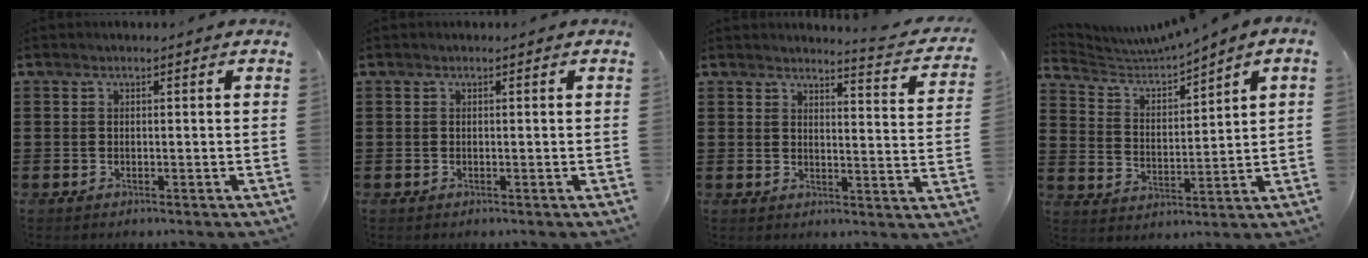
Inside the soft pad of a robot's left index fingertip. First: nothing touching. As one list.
[{"total": 0.0}, {"total": 3.5, "force": [3.3, -0.6, 1.1], "torque": [-0.022, -0.031, 0.050]}, {"total": 4.2, "force": [4.0, -0.3, 1.3], "torque": [-0.049, -0.032, 0.062]}]